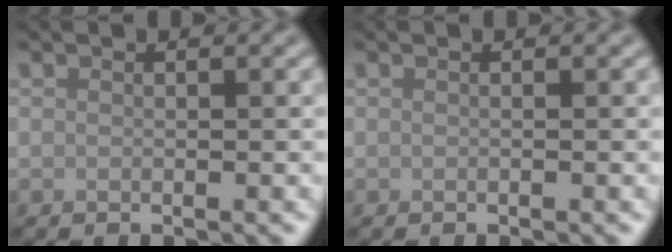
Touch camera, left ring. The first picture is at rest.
{"total": 0.0}